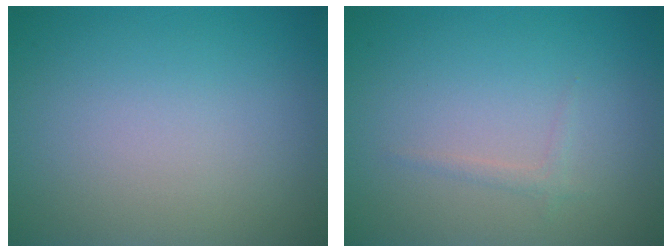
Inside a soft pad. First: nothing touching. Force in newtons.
{"total": 0.8, "press": 0.8, "slide": 0.1}